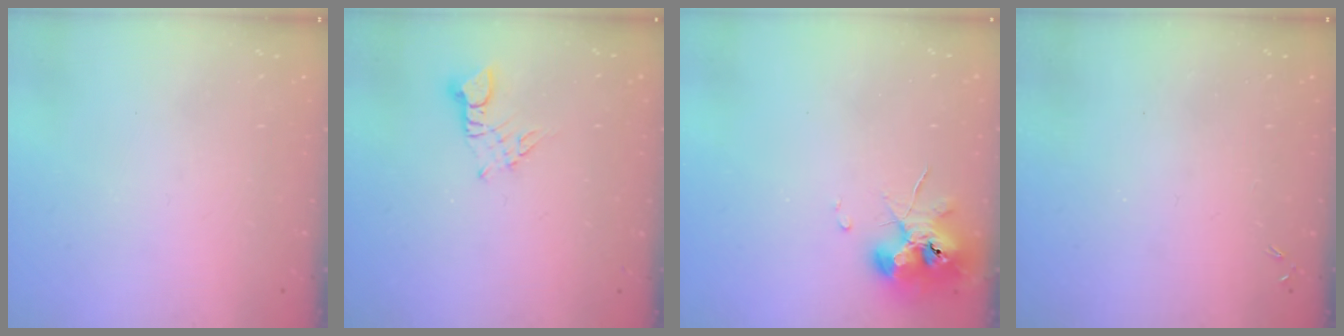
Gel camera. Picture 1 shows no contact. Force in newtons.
{"total": 2.3, "press": 2.3, "slide": 0.3}
{"total": 10.1, "press": 10.0, "slide": 1.4}
{"total": 0.0}